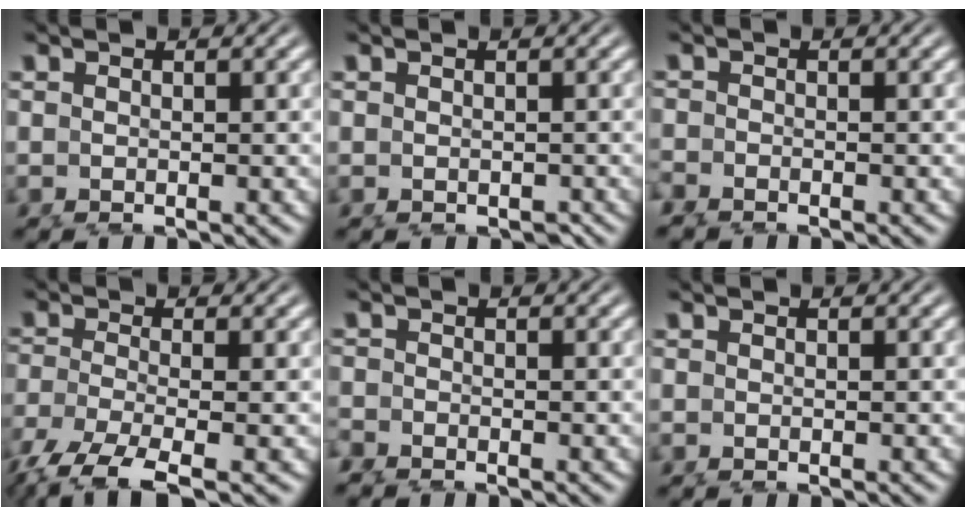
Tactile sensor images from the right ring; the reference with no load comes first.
{"total": 0.9, "force": [-0.7, 0.5, 0.2], "torque": [-0.002, -0.008, -0.005]}
{"total": 1.7, "force": [-1.6, 0.6, 0.3], "torque": [-0.004, -0.009, -0.025]}
{"total": 7.1, "force": [-4.9, 2.7, 4.4], "torque": [-0.102, -0.046, -0.052]}
{"total": 1.6, "force": [-1.5, 0.3, 0.1], "torque": [-0.001, -0.009, -0.025]}
{"total": 0.0}